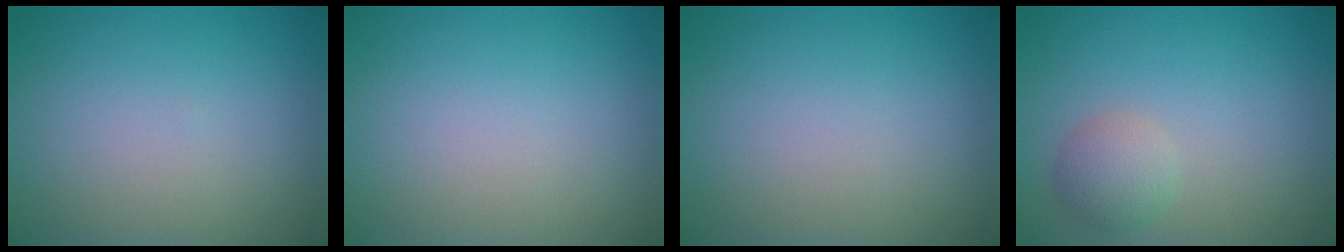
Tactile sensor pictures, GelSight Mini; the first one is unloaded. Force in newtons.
{"total": 0.0}
{"total": 0.0}
{"total": 2.3, "press": 2.3, "slide": 0.2}